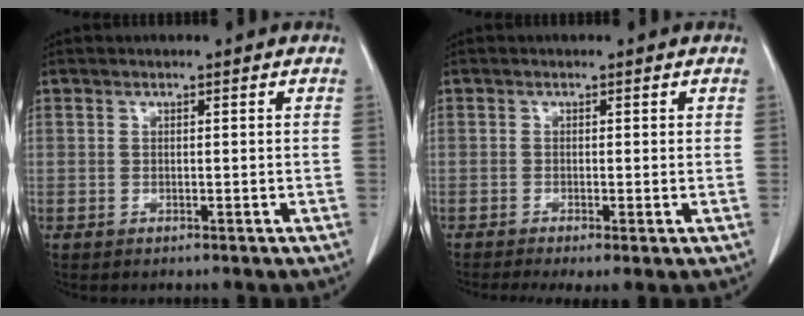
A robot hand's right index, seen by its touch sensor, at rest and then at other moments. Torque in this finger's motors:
{"motor_torque": [0.66, -0.63, 0.12, 0.06]}